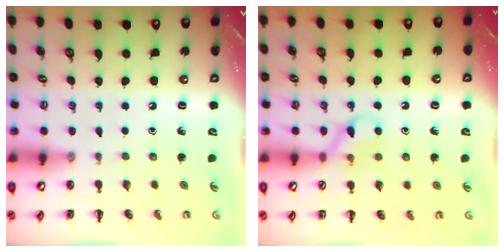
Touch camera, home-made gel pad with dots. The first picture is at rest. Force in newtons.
{"total": 6.0, "press": 5.7, "slide": 1.8}